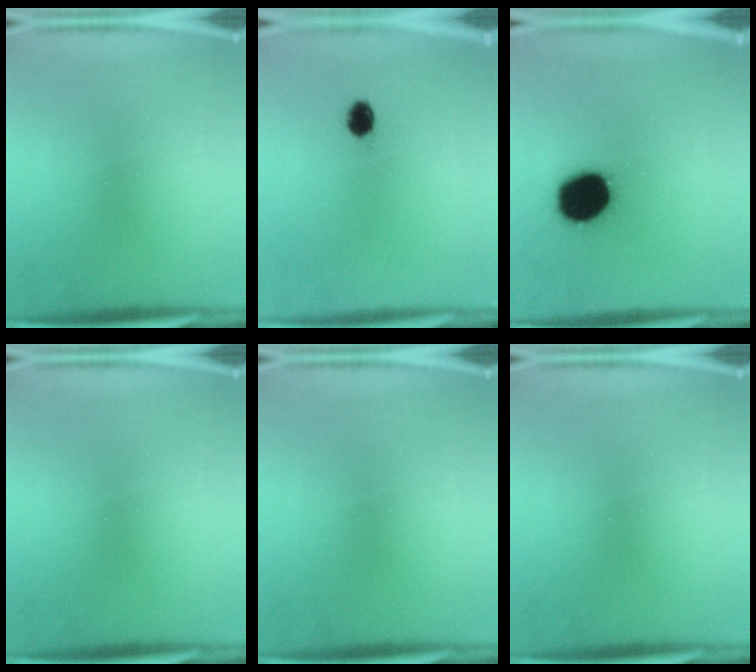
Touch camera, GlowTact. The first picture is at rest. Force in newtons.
{"total": 2.9}
{"total": 18.3}
{"total": 0.0}
{"total": 0.0}
{"total": 0.0}